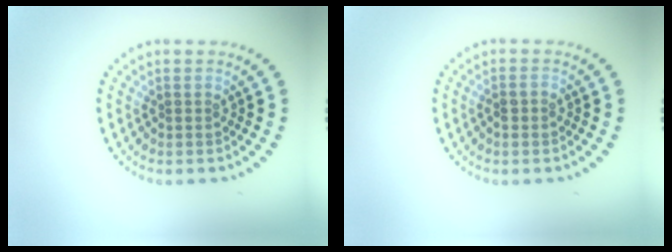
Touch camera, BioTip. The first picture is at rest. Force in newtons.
{"total": 0.8, "press": 0.7, "slide": 0.4}